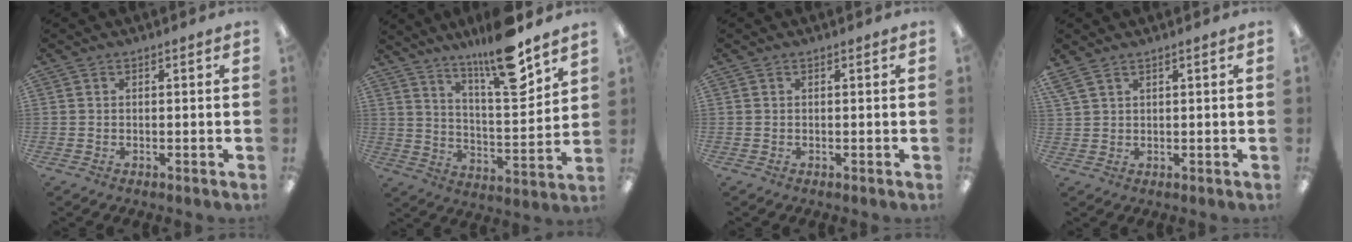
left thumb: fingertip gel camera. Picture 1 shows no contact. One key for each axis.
{"total": 16.2, "fx": 12.7, "fy": 3.2, "fz": 9.5, "tx": -0.156, "ty": -0.081, "tz": 0.208}
{"total": 0.0}
{"total": 3.0, "fx": 2.2, "fy": 1.1, "fz": 1.7, "tx": -0.037, "ty": -0.003, "tz": 0.041}